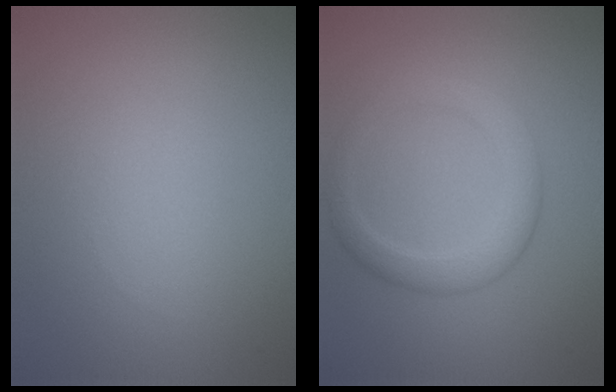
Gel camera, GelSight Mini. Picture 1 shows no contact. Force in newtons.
{"total": 3.2, "press": 3.2, "slide": 0.3}